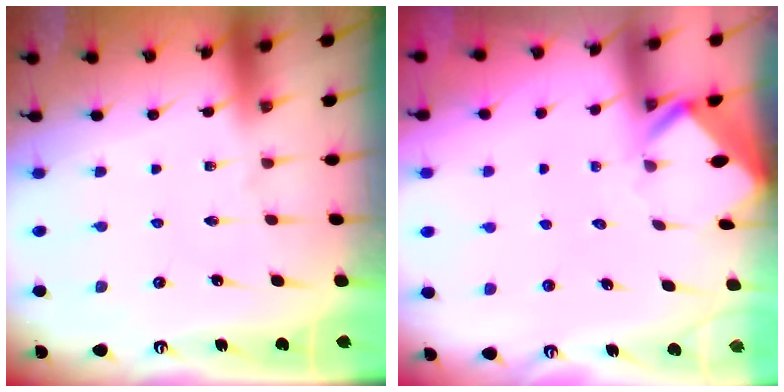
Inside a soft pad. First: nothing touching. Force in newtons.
{"total": 2.8, "press": 2.8, "slide": 0.3}